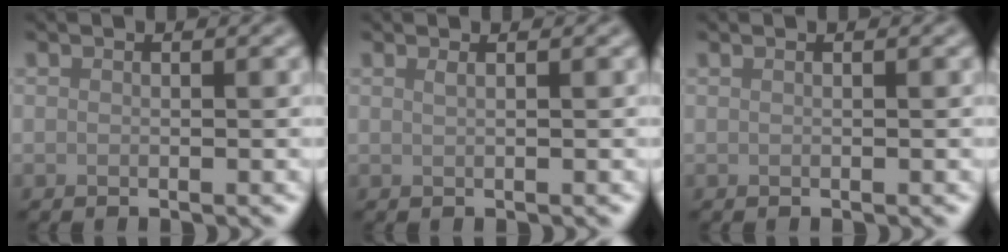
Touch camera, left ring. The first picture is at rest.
{"total": 0.9, "force": [0.4, 0.4, 0.7], "torque": [-0.004, -0.001, 0.002]}
{"total": 0.6, "force": [0.3, 0.3, 0.4], "torque": [-0.003, 0.001, 0.000]}